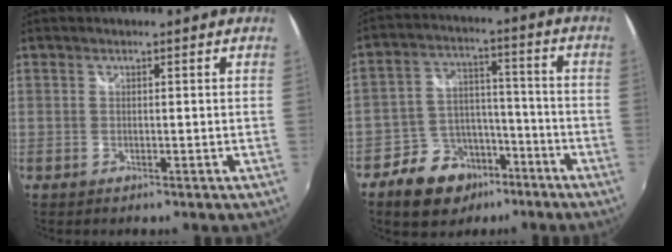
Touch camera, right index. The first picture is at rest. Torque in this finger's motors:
{"motor_torque": [0.71, -0.75, 0.30, 0.00]}